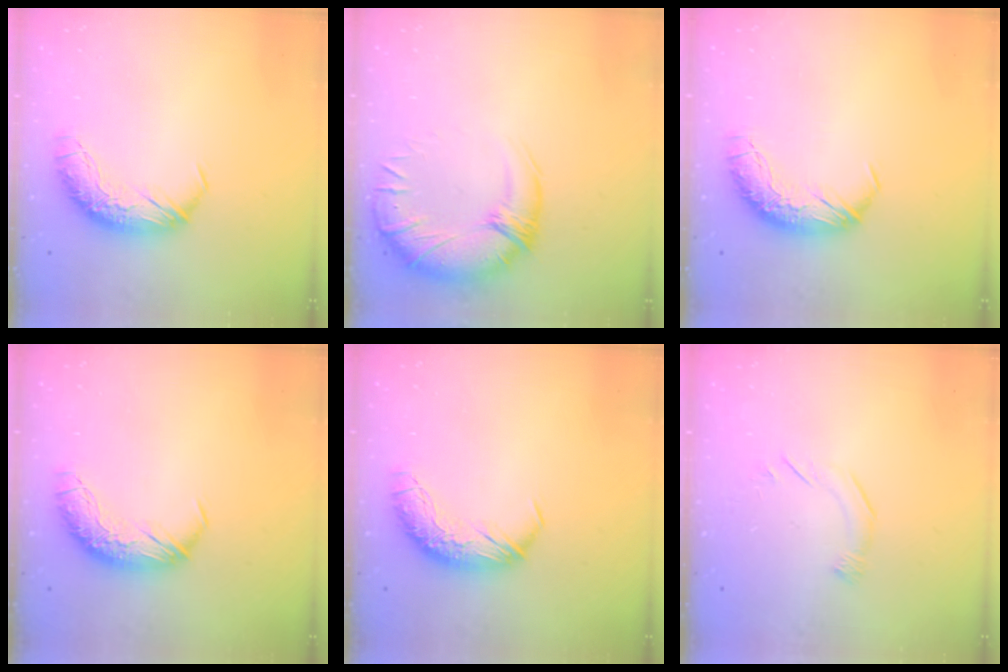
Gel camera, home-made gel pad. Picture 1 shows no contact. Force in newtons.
{"total": 3.3, "press": 0.6, "slide": 3.2}
{"total": 0.0}
{"total": 0.0}
{"total": 0.0}
{"total": 6.1, "press": 6.1, "slide": 0.6}